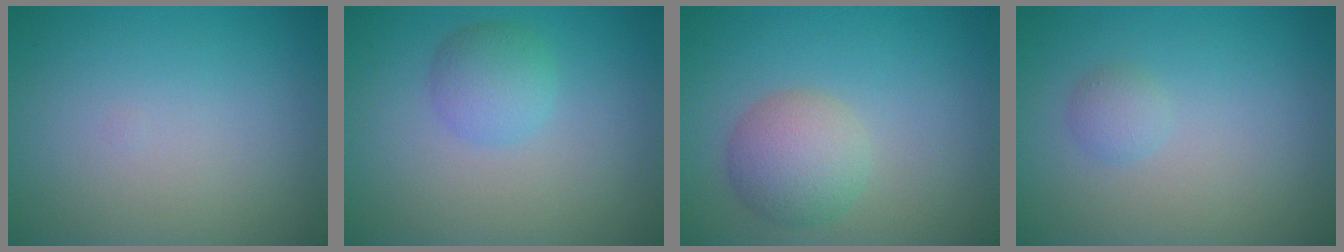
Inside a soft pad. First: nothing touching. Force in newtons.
{"total": 2.6, "press": 2.6, "slide": 0.1}
{"total": 3.9, "press": 3.8, "slide": 0.2}
{"total": 1.1, "press": 1.1, "slide": 0.0}